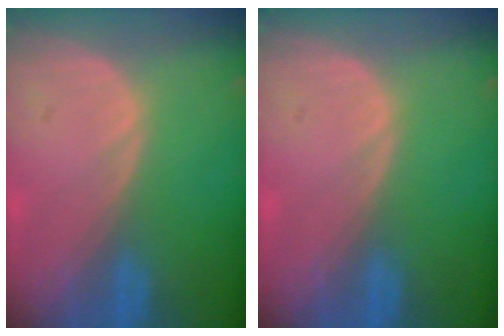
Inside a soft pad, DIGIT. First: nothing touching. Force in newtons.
{"total": 0.0}